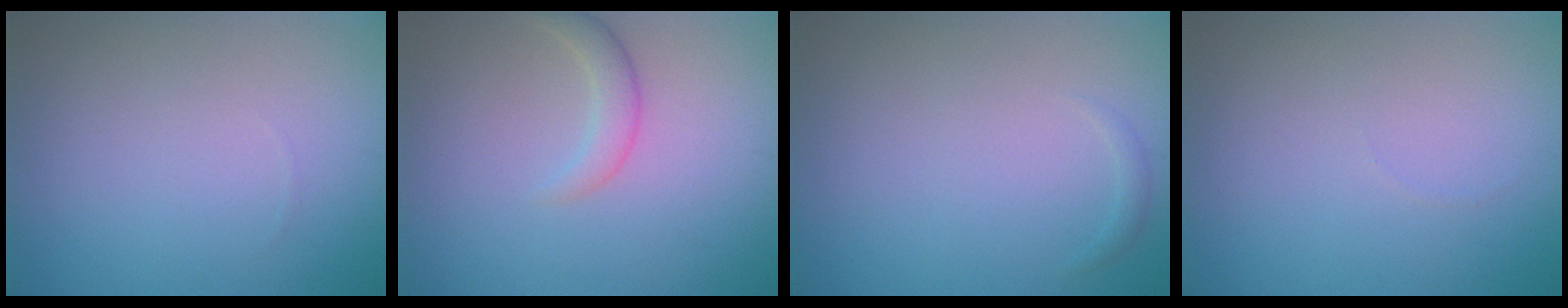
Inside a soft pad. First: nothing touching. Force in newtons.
{"total": 1.9, "press": 1.9, "slide": 0.0}
{"total": 0.5, "press": 0.5, "slide": 0.0}
{"total": 0.0}